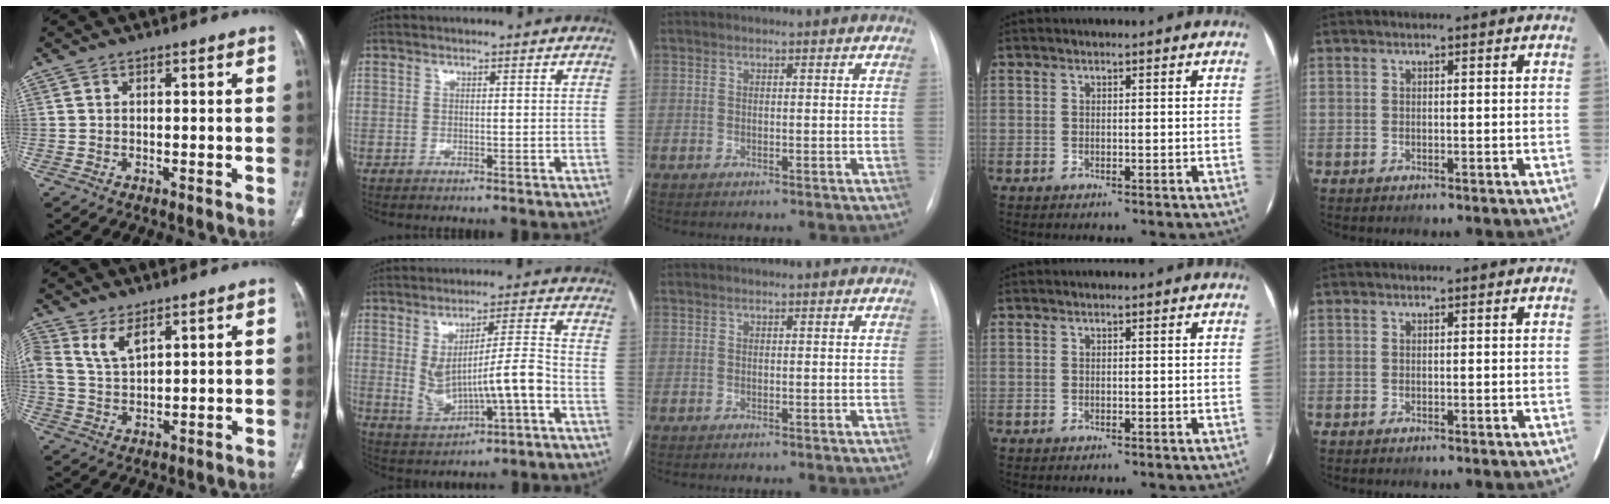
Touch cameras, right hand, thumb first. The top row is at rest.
{"thumb": {"total": 5.7, "force": [3.2, 2.8, 3.8], "torque": [-0.072, -0.008, 0.073]}, "index": {"total": 10.4, "force": [-1.7, 2.0, 10.1], "torque": [-0.181, 0.011, -0.014]}}